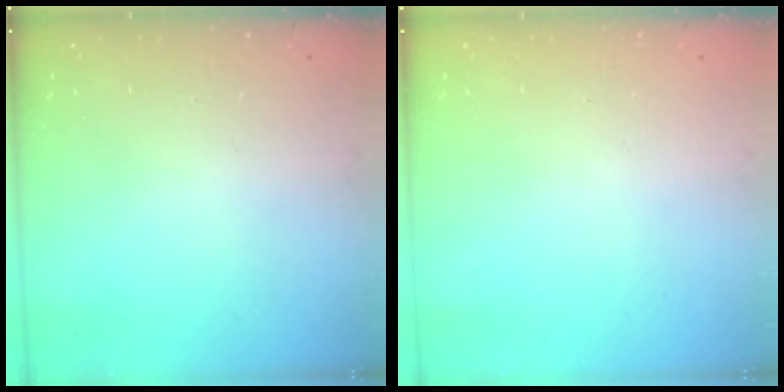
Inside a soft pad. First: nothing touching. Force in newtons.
{"total": 0.0}